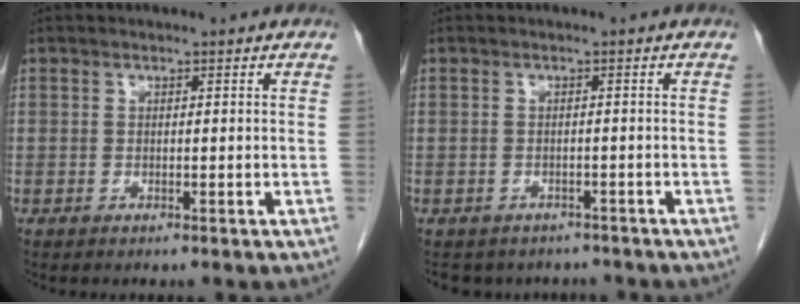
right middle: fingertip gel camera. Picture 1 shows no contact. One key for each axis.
{"total": 6.5, "fx": -5.6, "fy": 3.2, "fz": 0.6, "tx": -0.001, "ty": 0.007, "tz": -0.064}